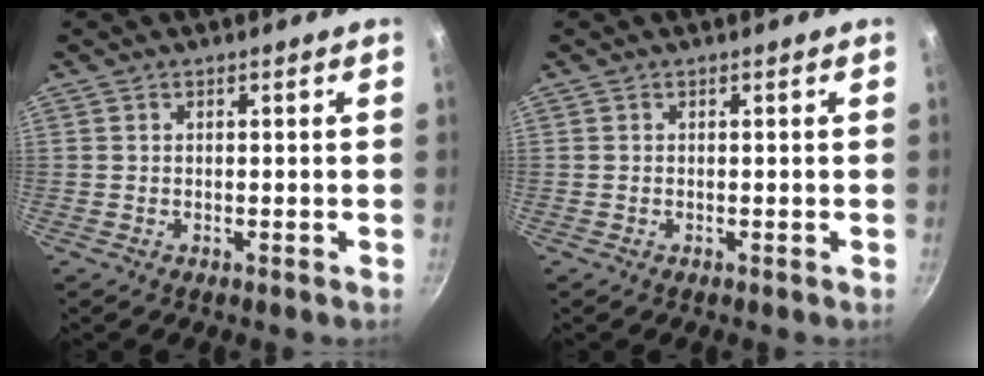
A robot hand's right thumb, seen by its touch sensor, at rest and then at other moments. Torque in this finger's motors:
{"motor_torque": [-0.20, -0.06, 0.28, 0.05, -0.02]}